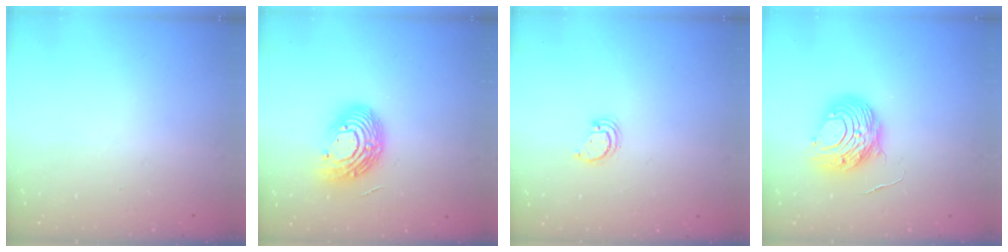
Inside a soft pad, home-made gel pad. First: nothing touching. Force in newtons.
{"total": 14.2, "press": 14.2, "slide": 1.1}
{"total": 2.6, "press": 2.6, "slide": 0.2}
{"total": 11.2, "press": 11.2, "slide": 0.9}